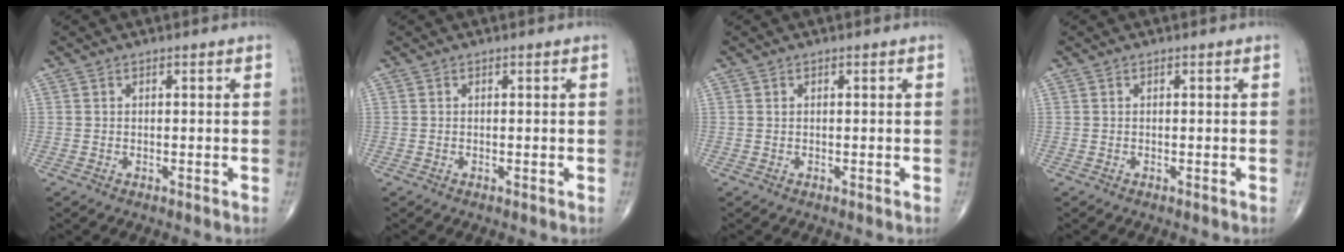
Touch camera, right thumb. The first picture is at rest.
{"total": 0.0}
{"total": 0.0}
{"total": 0.0}